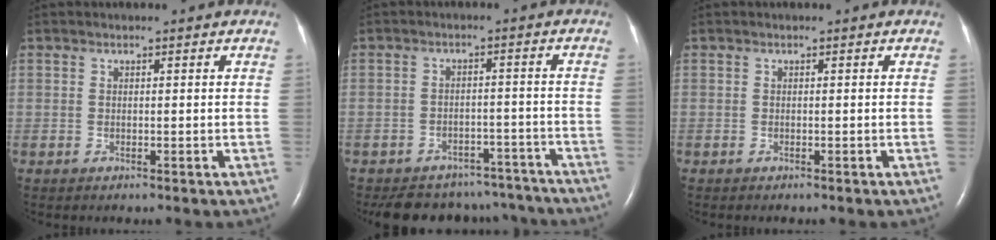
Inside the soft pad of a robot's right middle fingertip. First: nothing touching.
{"total": 14.2, "force": [-12.8, 5.8, 2.5], "torque": [-0.042, 0.020, -0.152]}
{"total": 0.0}